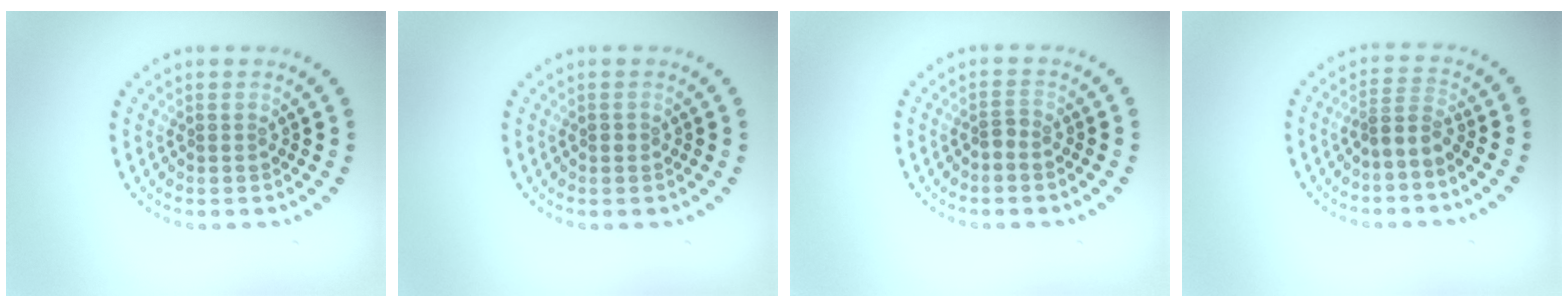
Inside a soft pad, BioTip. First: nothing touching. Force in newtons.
{"total": 0.7, "press": 0.7, "slide": 0.1}
{"total": 0.7, "press": 0.5, "slide": 0.6}
{"total": 2.0, "press": 1.3, "slide": 1.6}